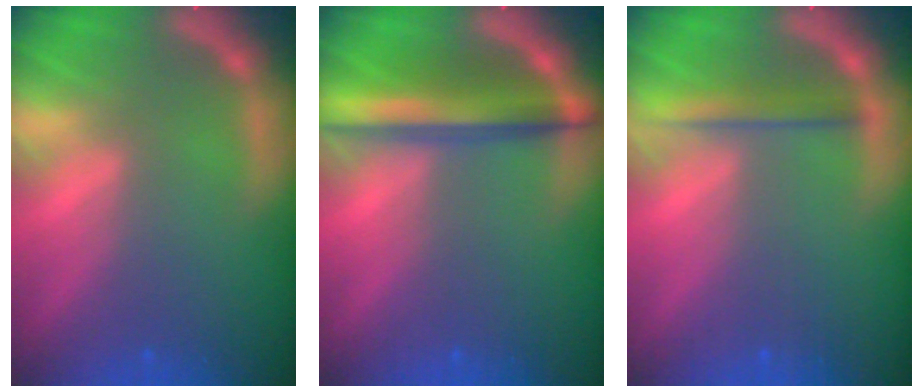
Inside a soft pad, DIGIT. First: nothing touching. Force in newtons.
{"total": 6.0}
{"total": 2.5}